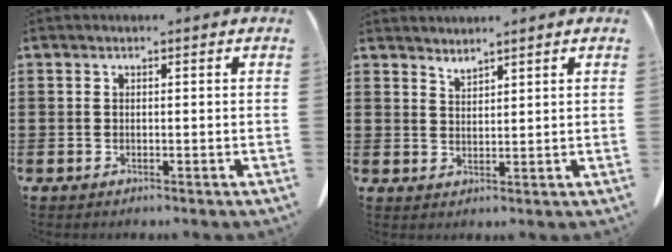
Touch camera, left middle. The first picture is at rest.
{"total": 1.9, "force": [1.9, -0.1, -0.1], "torque": [-0.004, -0.005, 0.038]}